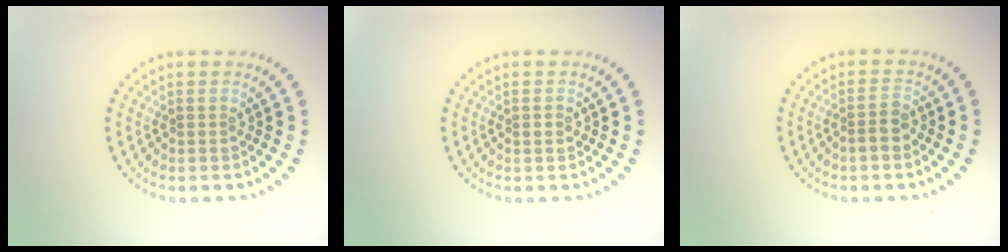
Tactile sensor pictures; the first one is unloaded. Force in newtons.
{"total": 0.8, "press": 0.8, "slide": 0.1}
{"total": 1.7, "press": 1.5, "slide": 0.8}